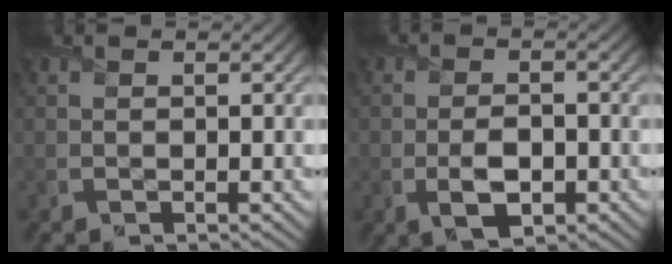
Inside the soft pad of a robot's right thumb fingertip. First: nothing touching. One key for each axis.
{"total": 4.5, "fx": -1.6, "fy": 2.3, "fz": 3.5, "tx": -0.071, "ty": -0.008, "tz": -0.029}